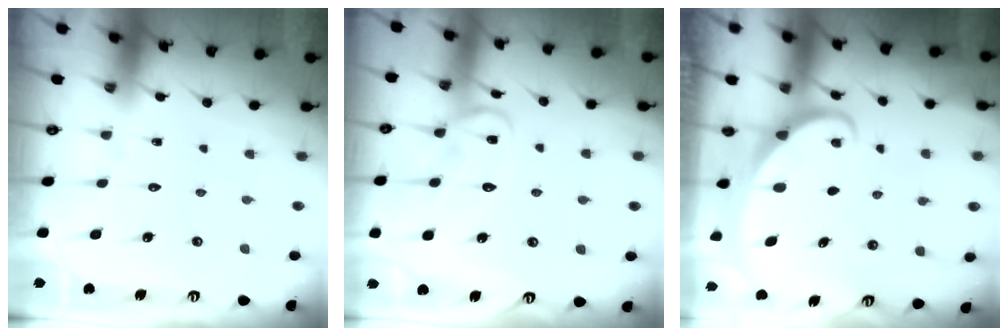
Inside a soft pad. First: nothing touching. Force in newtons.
{"total": 10.0, "press": 10.0, "slide": 0.3}
{"total": 1.5, "press": 1.5, "slide": 0.1}